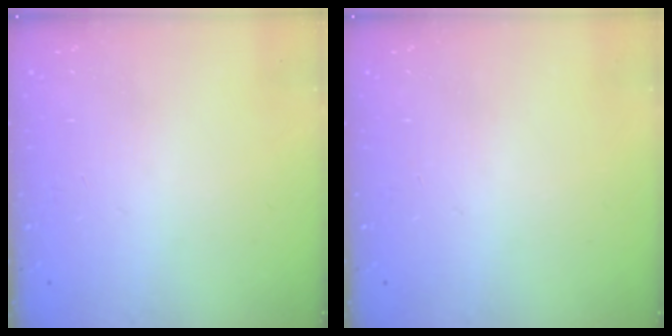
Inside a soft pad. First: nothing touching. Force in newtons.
{"total": 0.0}